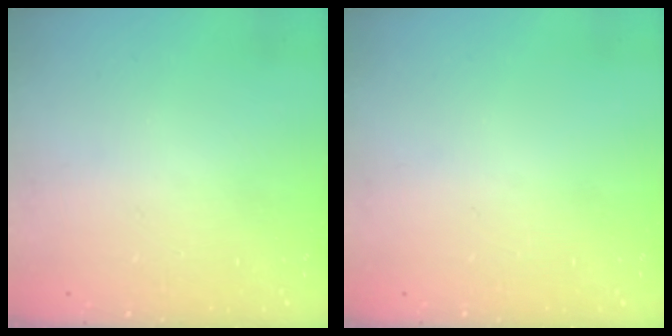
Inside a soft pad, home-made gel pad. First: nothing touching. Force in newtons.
{"total": 0.0}